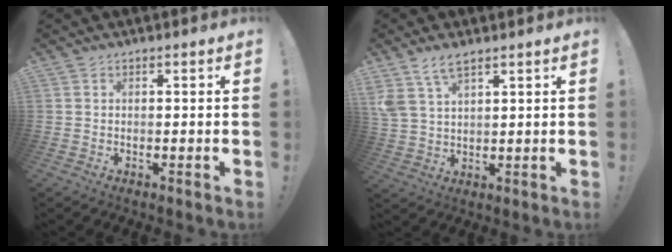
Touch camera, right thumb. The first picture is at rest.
{"total": 6.8, "force": [4.7, 3.1, 3.8], "torque": [-0.067, -0.014, 0.090]}